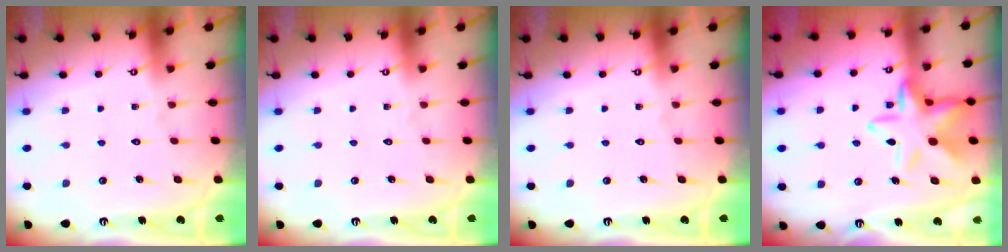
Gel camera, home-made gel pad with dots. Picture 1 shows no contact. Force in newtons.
{"total": 0.0}
{"total": 0.0}
{"total": 15.8, "press": 15.8, "slide": 1.1}